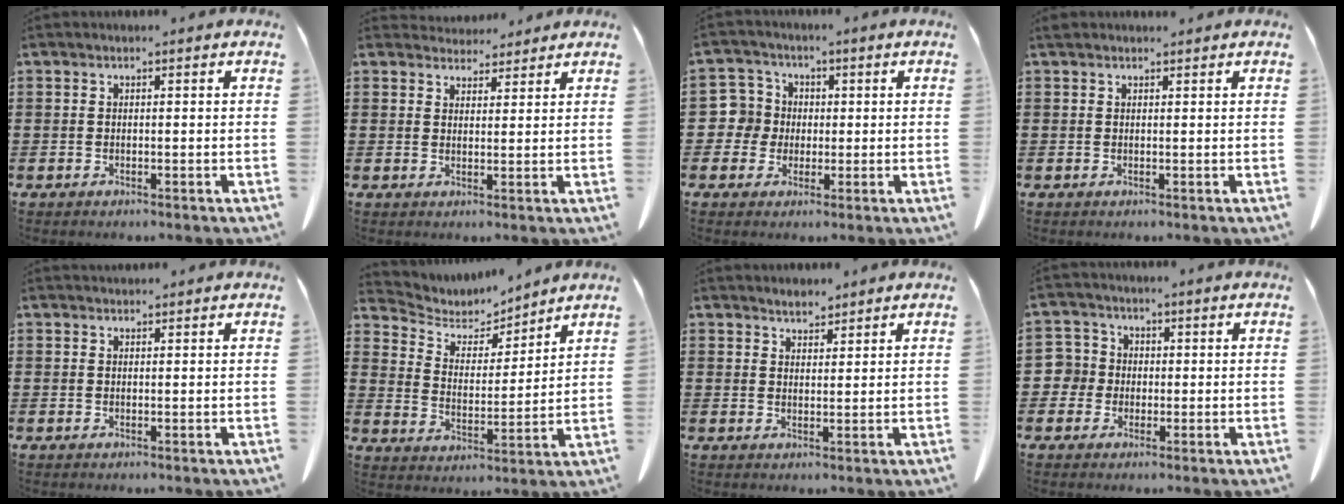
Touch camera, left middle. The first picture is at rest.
{"total": 3.5, "force": [3.4, 1.1, 0.2], "torque": [-0.005, -0.009, 0.063]}
{"total": 6.0, "force": [0.1, 5.9, 1.2], "torque": [-0.061, 0.010, -0.001]}
{"total": 0.9, "force": [0.8, 0.3, 0.2], "torque": [-0.007, 0.002, 0.016]}
{"total": 0.7, "force": [0.7, 0.2, 0.0], "torque": [-0.003, 0.000, 0.015]}
{"total": 5.2, "force": [4.8, 1.9, 0.5], "torque": [-0.038, -0.031, 0.081]}
{"total": 2.5, "force": [2.4, 0.5, 0.0], "torque": [-0.005, -0.002, 0.046]}
{"total": 4.3, "force": [-0.1, 4.2, 1.0], "torque": [-0.051, 0.007, -0.010]}